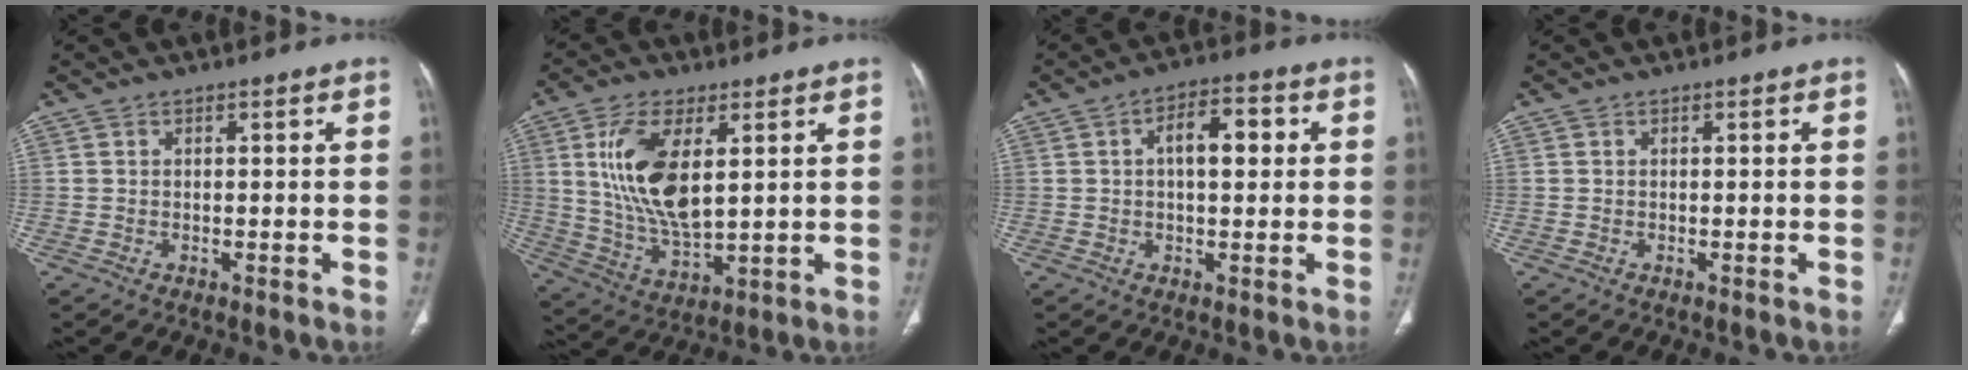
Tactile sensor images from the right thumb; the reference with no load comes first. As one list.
[{"total": 14.6, "force": [3.8, 6.6, 12.5], "torque": [-0.247, -0.023, 0.084]}, {"total": 7.7, "force": [1.5, 3.7, 6.6], "torque": [-0.089, 0.014, 0.019]}, {"total": 0.0}]